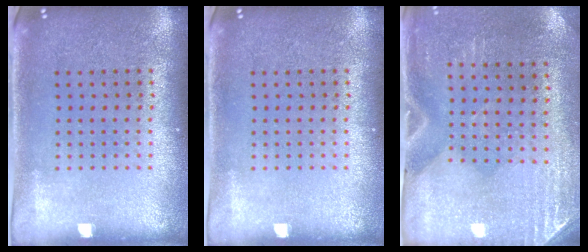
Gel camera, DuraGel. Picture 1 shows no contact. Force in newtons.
{"total": 0.0}
{"total": 2.9, "press": 2.5, "slide": 1.4}